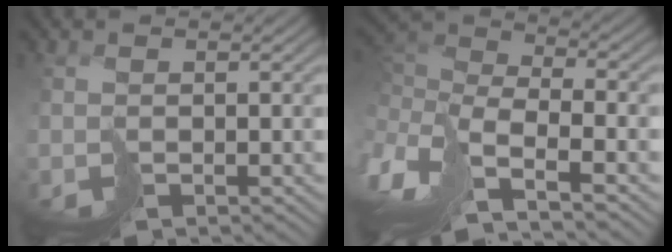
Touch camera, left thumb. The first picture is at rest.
{"total": 8.9, "force": [-2.9, 3.5, 7.6], "torque": [-0.209, 0.003, -0.058]}